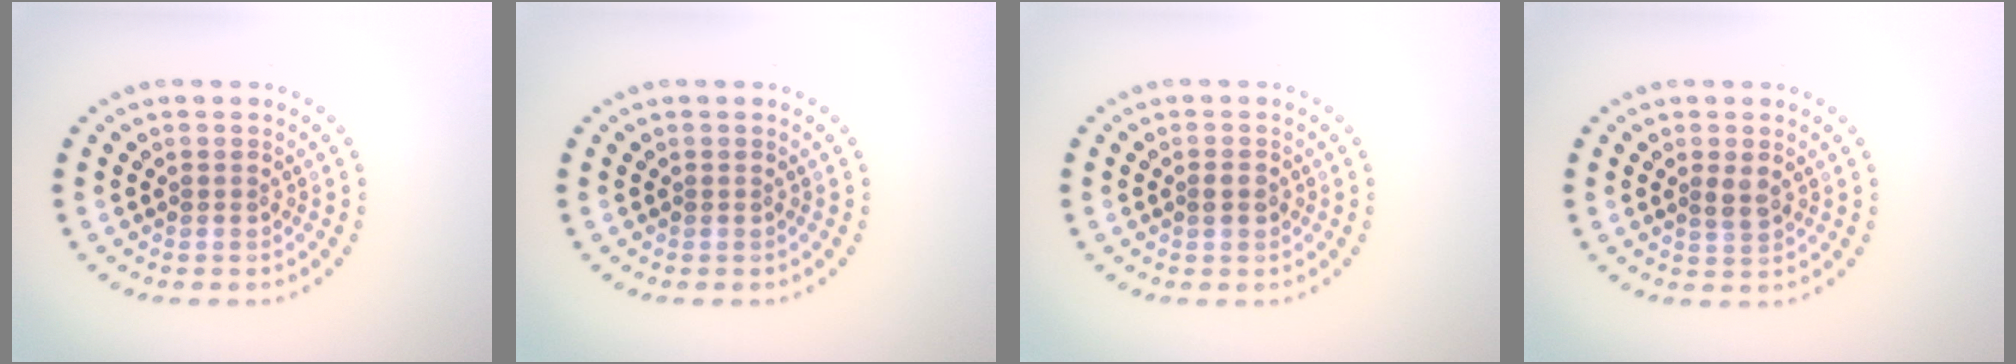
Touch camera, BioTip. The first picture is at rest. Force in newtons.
{"total": 0.0}
{"total": 1.2, "press": 1.2, "slide": 0.1}
{"total": 1.4, "press": 1.4, "slide": 0.5}